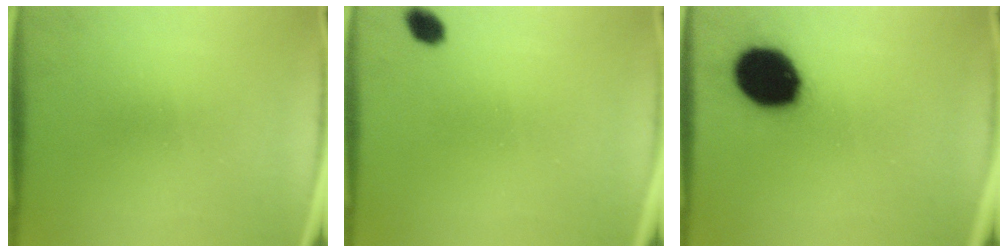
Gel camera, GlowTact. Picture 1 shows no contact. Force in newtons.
{"total": 2.5}
{"total": 16.1}